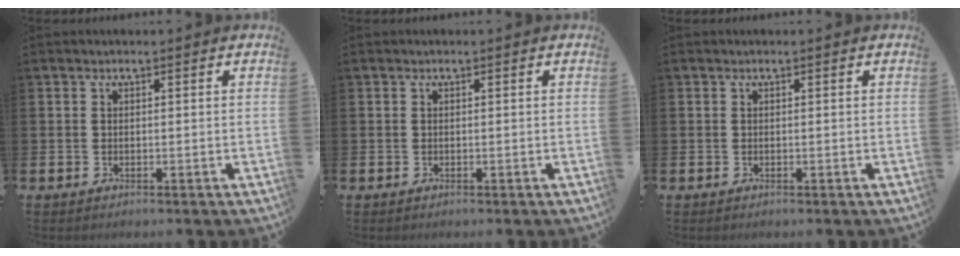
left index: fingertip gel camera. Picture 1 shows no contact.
{"total": 0.0}
{"total": 0.0}